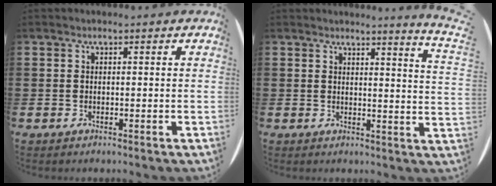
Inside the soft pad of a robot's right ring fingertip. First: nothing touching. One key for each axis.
{"total": 2.6, "fx": 2.2, "fy": -1.1, "fz": 0.6, "tx": -0.016, "ty": -0.024, "tz": 0.036}